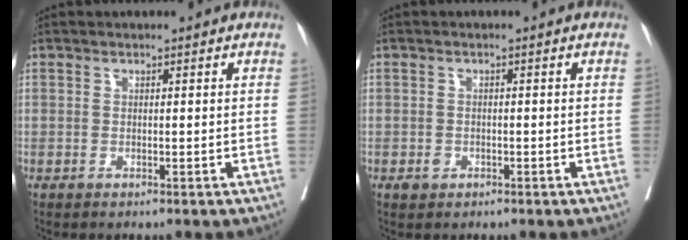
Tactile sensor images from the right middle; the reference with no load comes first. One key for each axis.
{"total": 1.3, "fx": -0.6, "fy": 1.1, "fz": 0.5, "tx": -0.003, "ty": 0.004, "tz": -0.005}